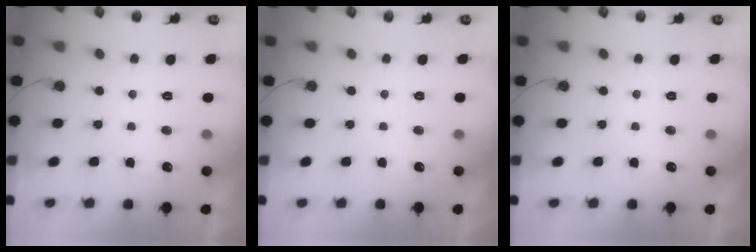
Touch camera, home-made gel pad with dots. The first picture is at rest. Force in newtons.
{"total": 0.0}
{"total": 0.0}